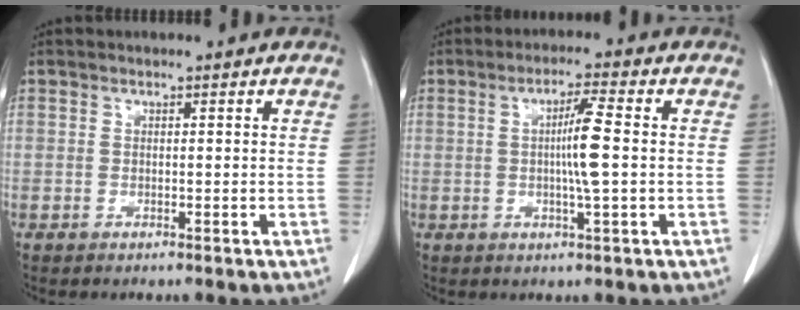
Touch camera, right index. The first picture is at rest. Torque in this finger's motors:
{"motor_torque": [0.85, 0.30, 0.43, 0.14]}